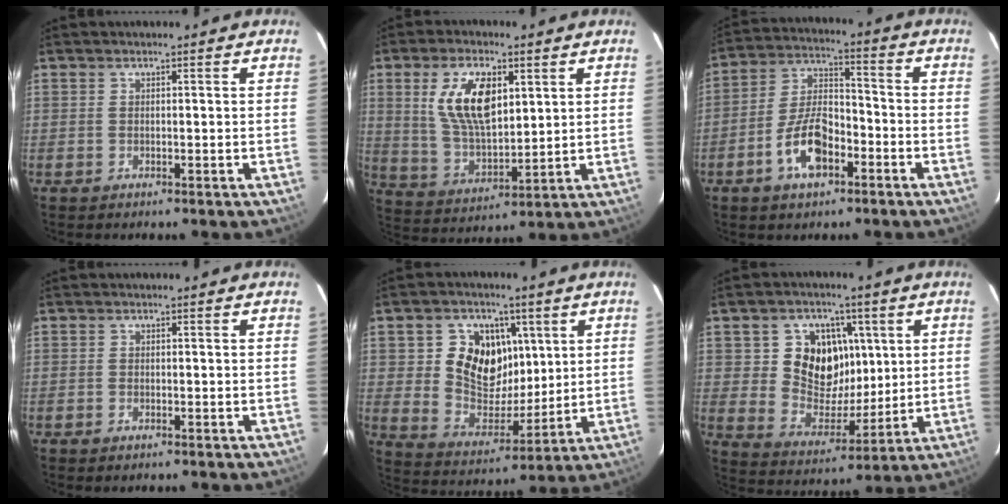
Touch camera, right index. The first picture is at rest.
{"total": 13.4, "force": [4.4, 6.6, 10.8], "torque": [-0.206, 0.007, 0.094]}
{"total": 12.6, "force": [-5.8, 6.3, 9.2], "torque": [-0.184, 0.016, -0.101]}
{"total": 1.0, "force": [-0.7, 0.6, 0.4], "torque": [-0.008, -0.002, -0.014]}
{"total": 13.3, "force": [3.6, 10.6, 7.2], "torque": [-0.150, 0.005, 0.075]}
{"total": 12.6, "force": [3.3, 10.6, 6.1], "torque": [-0.122, 0.003, 0.069]}